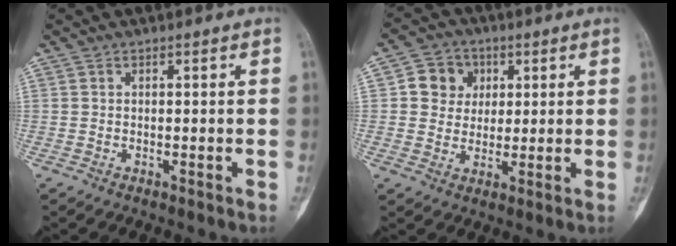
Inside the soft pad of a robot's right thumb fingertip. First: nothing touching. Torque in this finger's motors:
{"motor_torque": [-0.02, 0.04, 0.27, -0.24, 0.02]}